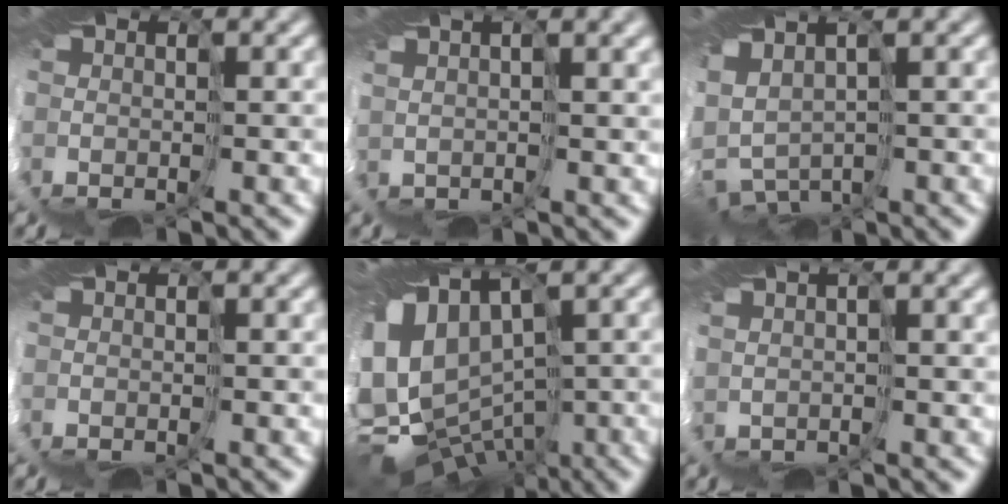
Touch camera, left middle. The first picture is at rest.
{"total": 2.4, "force": [1.8, -1.5, -0.6], "torque": [0.005, 0.012, 0.032]}
{"total": 3.1, "force": [1.0, 2.7, 1.2], "torque": [-0.068, -0.004, 0.046]}
{"total": 0.0}
{"total": 7.4, "force": [0.3, 5.4, 5.1], "torque": [-0.124, -0.009, 0.052]}
{"total": 2.6, "force": [1.5, -1.8, -1.3], "torque": [0.022, 0.010, 0.027]}